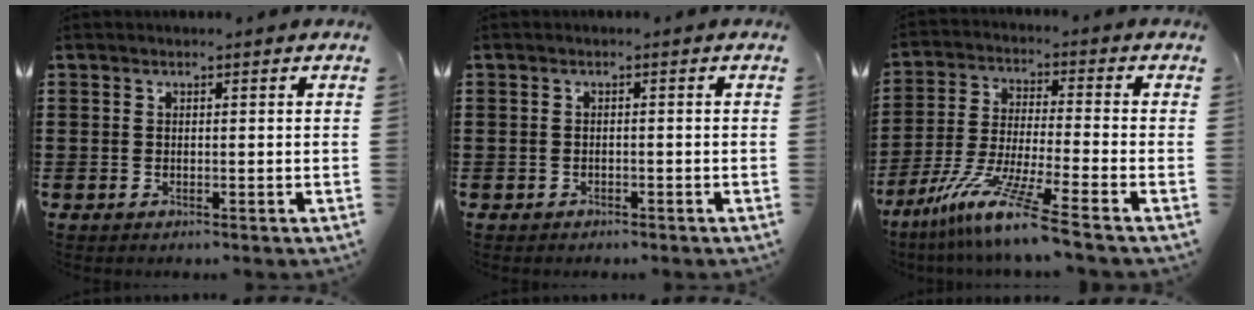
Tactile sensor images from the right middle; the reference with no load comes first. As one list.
[{"total": 0.7, "force": [-0.6, 0.4, -0.1], "torque": [0.000, 0.003, -0.016]}, {"total": 10.4, "force": [-8.0, -0.4, 6.7], "torque": [-0.143, -0.006, -0.165]}]